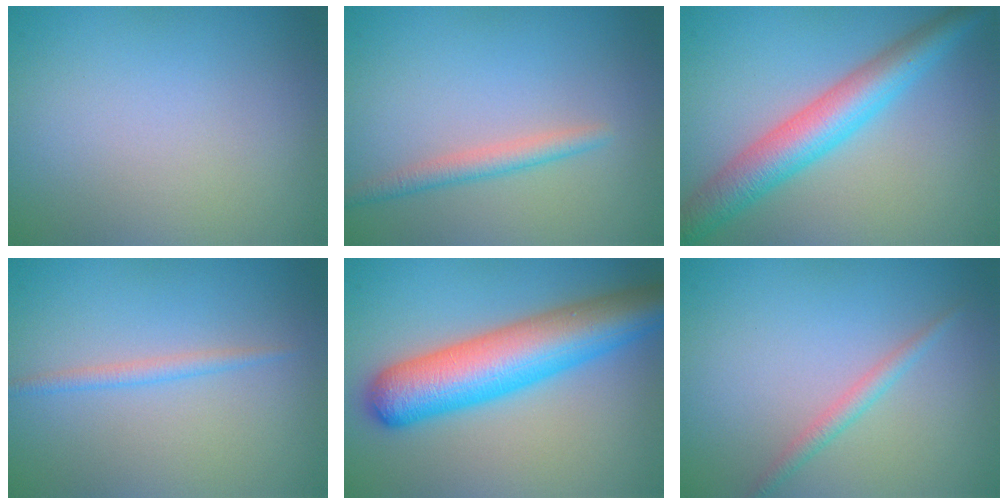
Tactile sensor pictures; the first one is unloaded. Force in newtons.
{"total": 1.9, "press": 1.9, "slide": 0.0}
{"total": 5.9, "press": 5.9, "slide": 0.1}
{"total": 1.2, "press": 1.2, "slide": 0.1}
{"total": 8.9, "press": 8.9, "slide": 0.3}
{"total": 1.4, "press": 1.4, "slide": 0.1}